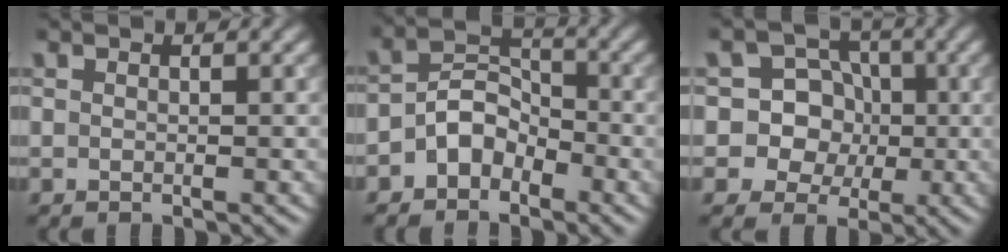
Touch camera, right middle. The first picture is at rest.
{"total": 3.3, "force": [-2.0, 2.2, 1.5], "torque": [-0.021, 0.013, -0.043]}
{"total": 9.6, "force": [-0.3, 9.3, 2.7], "torque": [-0.060, 0.038, -0.021]}